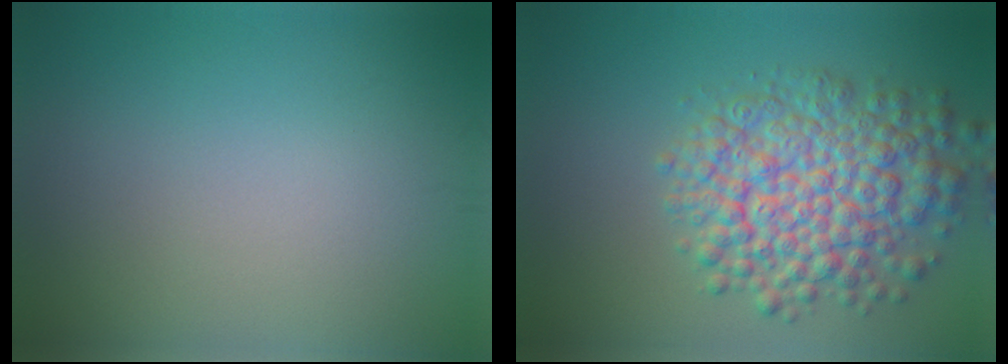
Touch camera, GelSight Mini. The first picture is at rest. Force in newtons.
{"total": 8.1, "press": 8.1, "slide": 0.2}